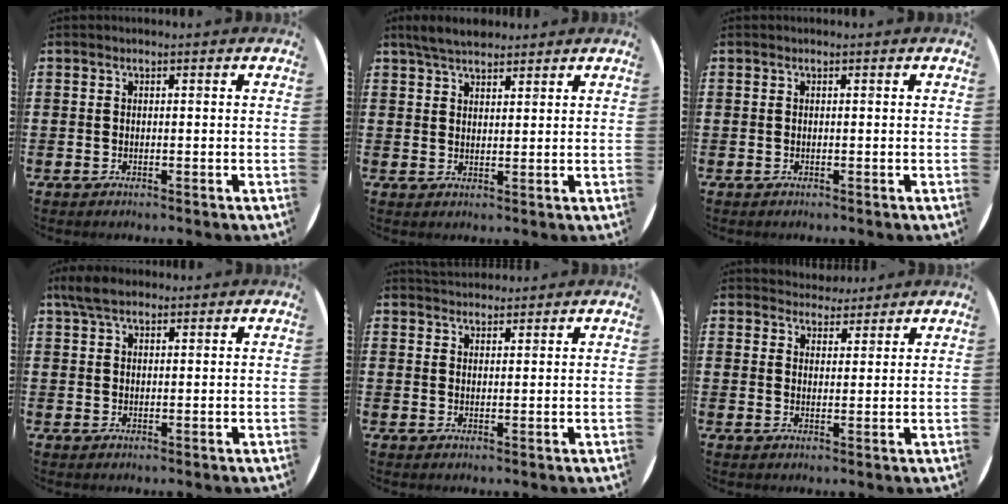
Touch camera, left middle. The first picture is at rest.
{"total": 4.4, "force": [3.9, 1.2, 1.6], "torque": [-0.038, -0.003, 0.073]}
{"total": 0.0}
{"total": 3.8, "force": [3.0, 1.5, 1.9], "torque": [-0.036, 0.004, 0.053]}
{"total": 2.2, "force": [2.1, 0.6, -0.2], "torque": [0.002, 0.002, 0.040]}
{"total": 3.5, "force": [3.4, 1.1, -0.1], "torque": [-0.007, -0.009, 0.063]}